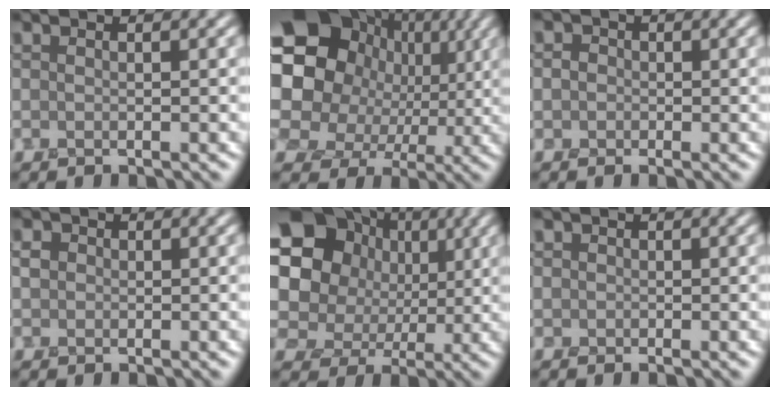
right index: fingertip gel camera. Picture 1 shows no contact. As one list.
[{"total": 18.2, "force": [3.3, 15.5, 9.1], "torque": [-0.184, 0.018, 0.032]}, {"total": 1.5, "force": [-0.2, 1.4, 0.3], "torque": [0.003, -0.002, -0.012]}, {"total": 1.1, "force": [0.0, 1.1, 0.4], "torque": [-0.005, 0.000, -0.003]}, {"total": 17.3, "force": [4.9, 14.6, 8.0], "torque": [-0.172, 0.026, 0.057]}, {"total": 1.1, "force": [0.0, 1.1, 0.2], "torque": [-0.001, -0.003, -0.007]}]